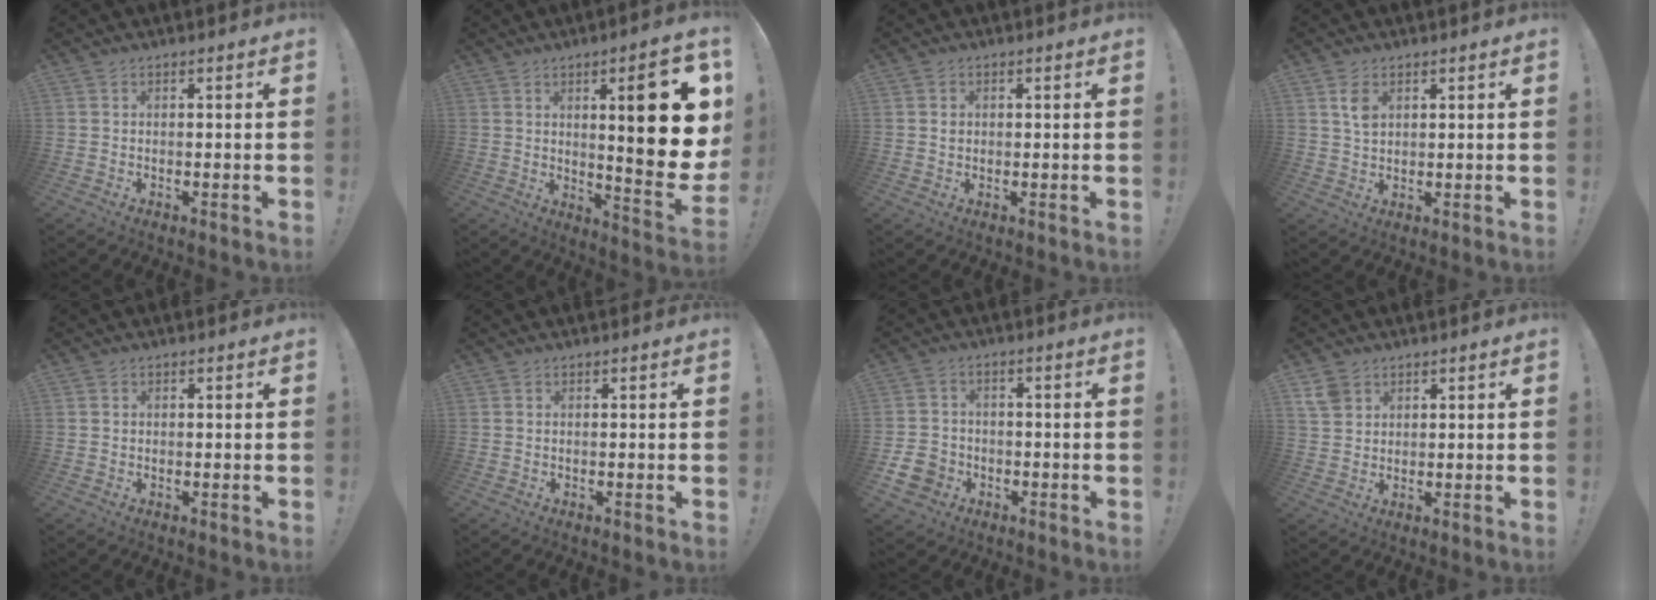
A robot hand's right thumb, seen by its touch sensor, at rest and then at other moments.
{"total": 19.5, "force": [5.2, 4.8, 18.1], "torque": [-0.227, -0.043, 0.076]}
{"total": 1.2, "force": [0.2, 1.2, 0.1], "torque": [0.006, 0.000, 0.000]}
{"total": 4.4, "force": [1.9, 2.5, 3.1], "torque": [-0.041, -0.006, 0.032]}
{"total": 0.7, "force": [-0.1, 0.6, -0.3], "torque": [-0.001, 0.005, 0.001]}
{"total": 0.0}
{"total": 7.7, "force": [-3.6, 6.1, 3.1], "torque": [-0.059, 0.021, -0.067]}
{"total": 5.1, "force": [3.0, 3.6, 2.0], "torque": [-0.037, -0.007, 0.060]}